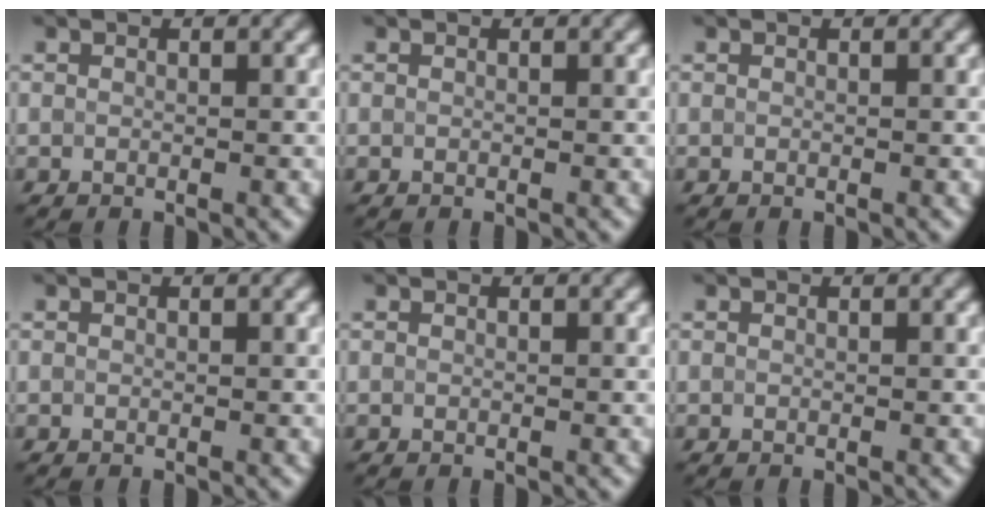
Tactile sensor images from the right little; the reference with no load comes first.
{"total": 0.0}
{"total": 0.0}
{"total": 0.0}
{"total": 0.0}
{"total": 0.0}